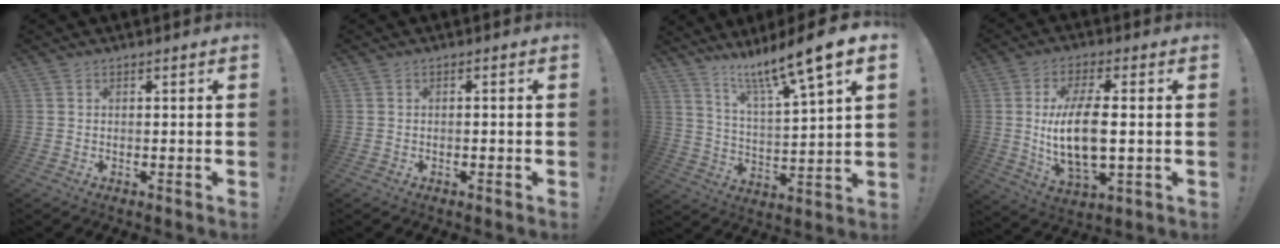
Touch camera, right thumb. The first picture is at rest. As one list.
[{"total": 0.8, "force": [-0.7, 0.1, 0.5], "torque": [-0.008, 0.002, -0.011]}, {"total": 13.0, "force": [9.8, -0.1, 8.5], "torque": [-0.152, -0.073, 0.151]}, {"total": 14.8, "force": [0.2, 6.2, 13.5], "torque": [-0.260, -0.016, -0.004]}]